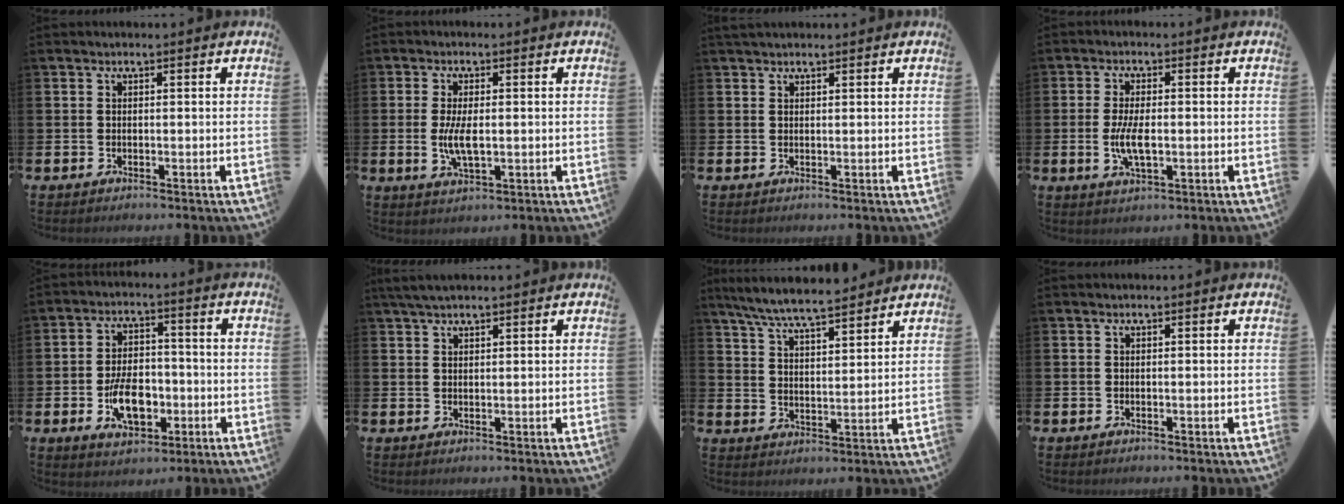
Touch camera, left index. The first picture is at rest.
{"total": 5.0, "force": [-0.1, 2.1, 4.5], "torque": [-0.091, 0.001, -0.004]}
{"total": 1.4, "force": [1.3, 0.4, 0.3], "torque": [0.001, 0.001, 0.022]}
{"total": 5.3, "force": [-0.5, 2.2, 4.8], "torque": [-0.092, 0.002, -0.010]}
{"total": 7.2, "force": [-2.1, 4.3, 5.3], "torque": [-0.089, 0.011, -0.038]}
{"total": 2.8, "force": [2.3, 0.7, 1.4], "torque": [-0.031, 0.003, 0.042]}
{"total": 7.2, "force": [6.8, 0.5, 2.2], "torque": [-0.072, -0.032, 0.124]}
{"total": 0.0}